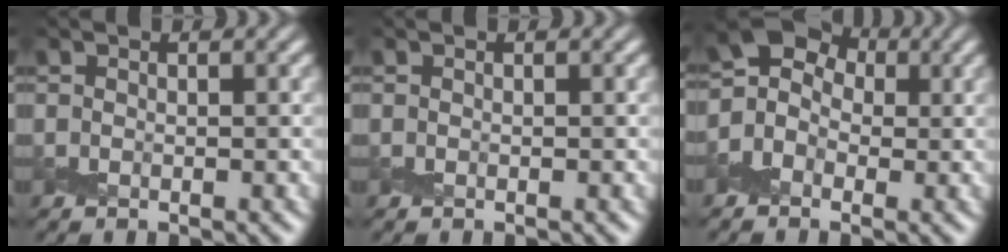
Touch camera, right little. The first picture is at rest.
{"total": 0.0}
{"total": 4.8, "force": [-0.6, 3.9, 2.8], "torque": [-0.034, 0.016, -0.017]}